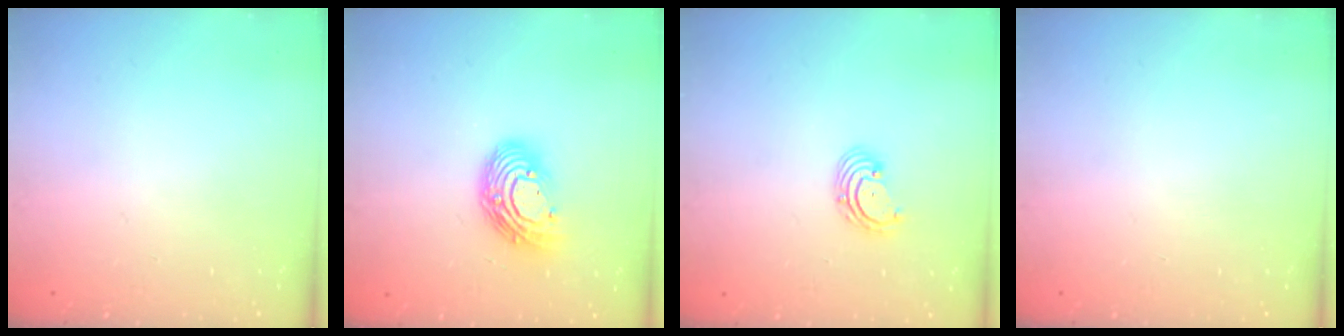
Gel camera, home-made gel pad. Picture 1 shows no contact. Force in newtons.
{"total": 12.6, "press": 12.6, "slide": 1.2}
{"total": 2.9, "press": 2.9, "slide": 0.3}
{"total": 0.0}